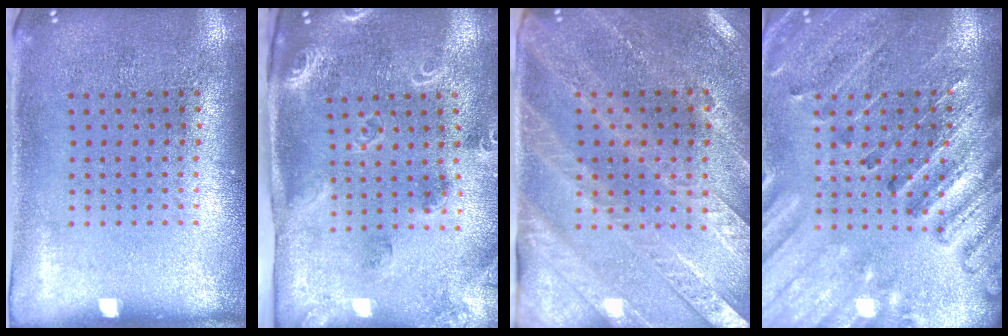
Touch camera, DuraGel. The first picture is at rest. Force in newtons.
{"total": 1.7, "press": 1.7, "slide": 0.3}
{"total": 2.8, "press": 2.6, "slide": 1.0}
{"total": 2.6, "press": 2.6, "slide": 0.4}